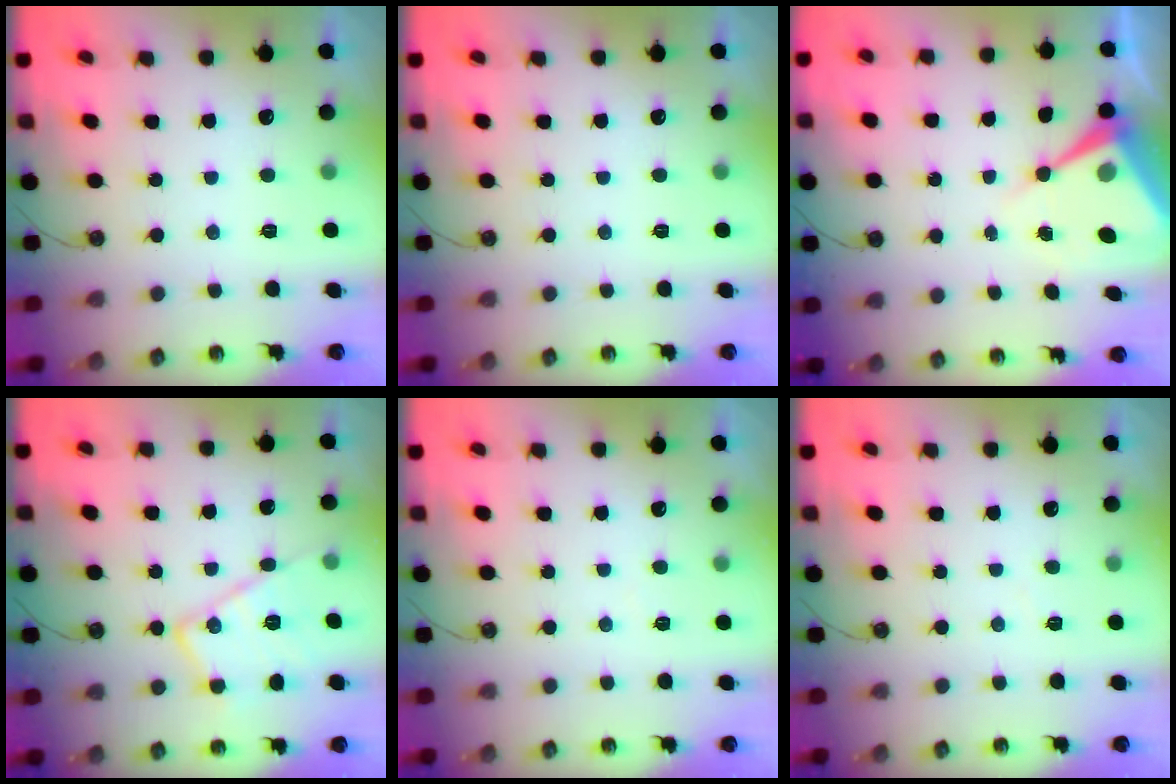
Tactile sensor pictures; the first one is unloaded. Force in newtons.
{"total": 0.0}
{"total": 9.1, "press": 9.1, "slide": 0.3}
{"total": 15.3, "press": 15.3, "slide": 0.5}
{"total": 2.9, "press": 2.8, "slide": 0.5}
{"total": 3.4, "press": 3.4, "slide": 0.5}